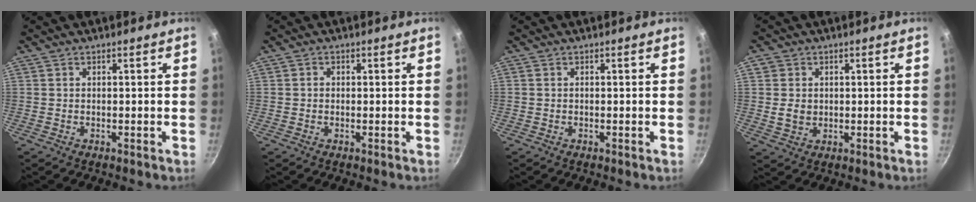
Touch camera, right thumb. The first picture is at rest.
{"total": 1.0, "force": [0.0, 1.0, 0.3], "torque": [-0.002, 0.002, -0.002]}
{"total": 0.0}
{"total": 4.2, "force": [0.3, 3.7, 2.0], "torque": [-0.027, -0.003, 0.005]}